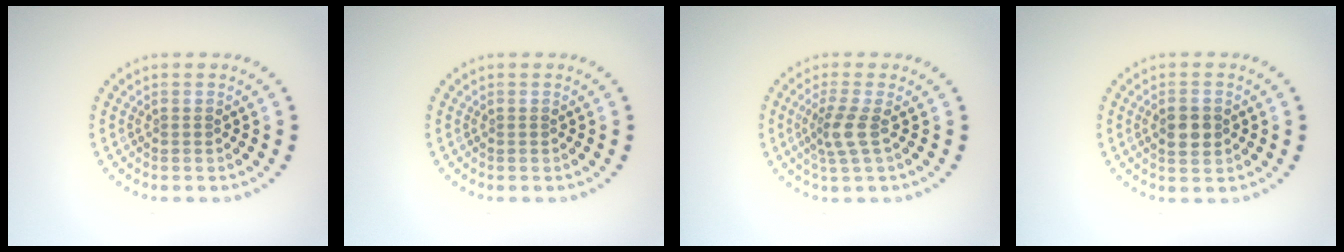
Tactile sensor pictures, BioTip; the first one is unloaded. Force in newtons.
{"total": 0.0}
{"total": 2.4, "press": 1.8, "slide": 1.6}
{"total": 2.4, "press": 2.4, "slide": 0.2}